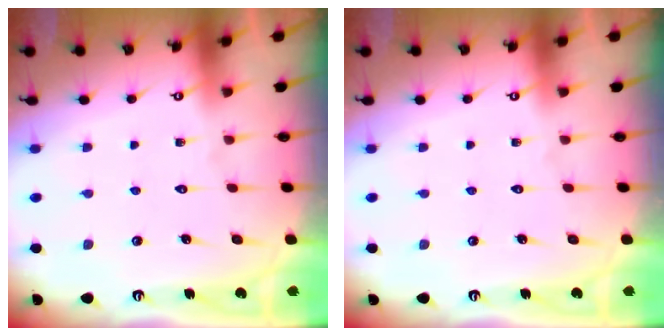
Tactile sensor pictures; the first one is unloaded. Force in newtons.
{"total": 0.0}